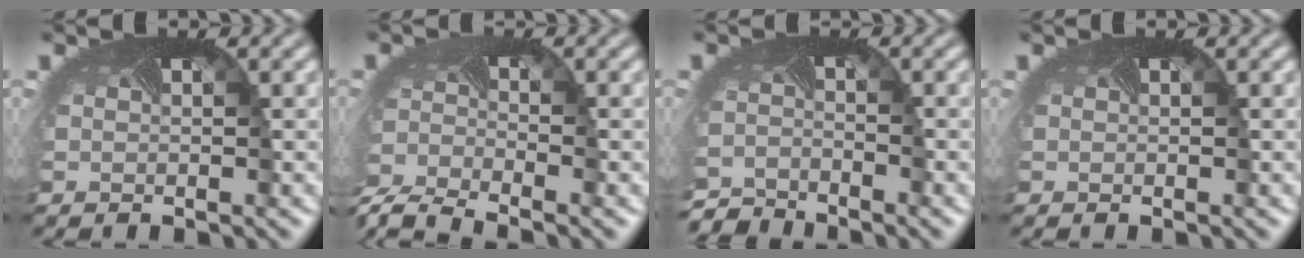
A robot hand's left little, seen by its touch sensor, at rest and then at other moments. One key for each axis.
{"total": 6.1, "fx": -5.7, "fy": 1.1, "fz": 2.0, "tx": -0.056, "ty": -0.034, "tz": -0.109}
{"total": 3.9, "fx": -3.9, "fy": 0.2, "fz": -0.4, "tx": -0.005, "ty": -0.022, "tz": -0.076}
{"total": 0.0}